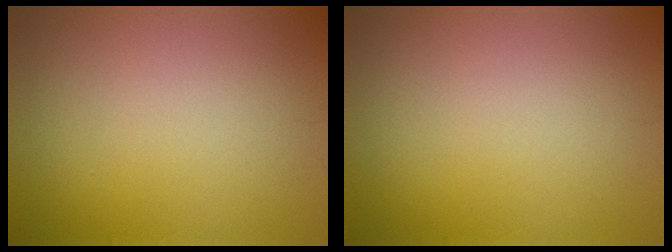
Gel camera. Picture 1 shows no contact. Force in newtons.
{"total": 0.0}